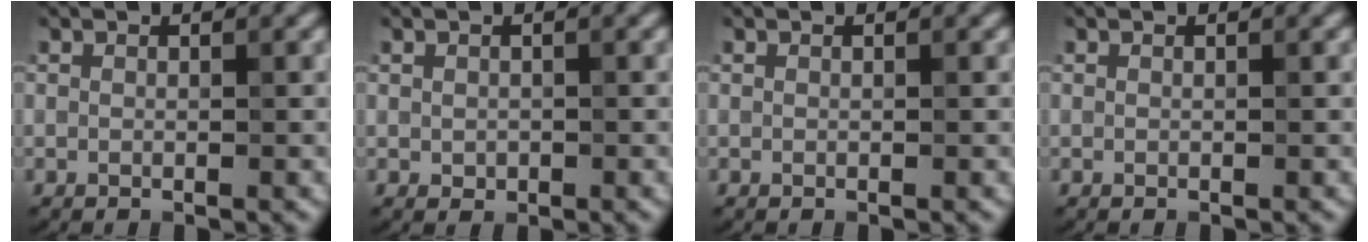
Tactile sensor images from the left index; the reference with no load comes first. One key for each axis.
{"total": 0.7, "fx": 0.0, "fy": 0.6, "fz": 0.3, "tx": -0.003, "ty": -0.003, "tz": 0.002}
{"total": 0.0}
{"total": 0.0}